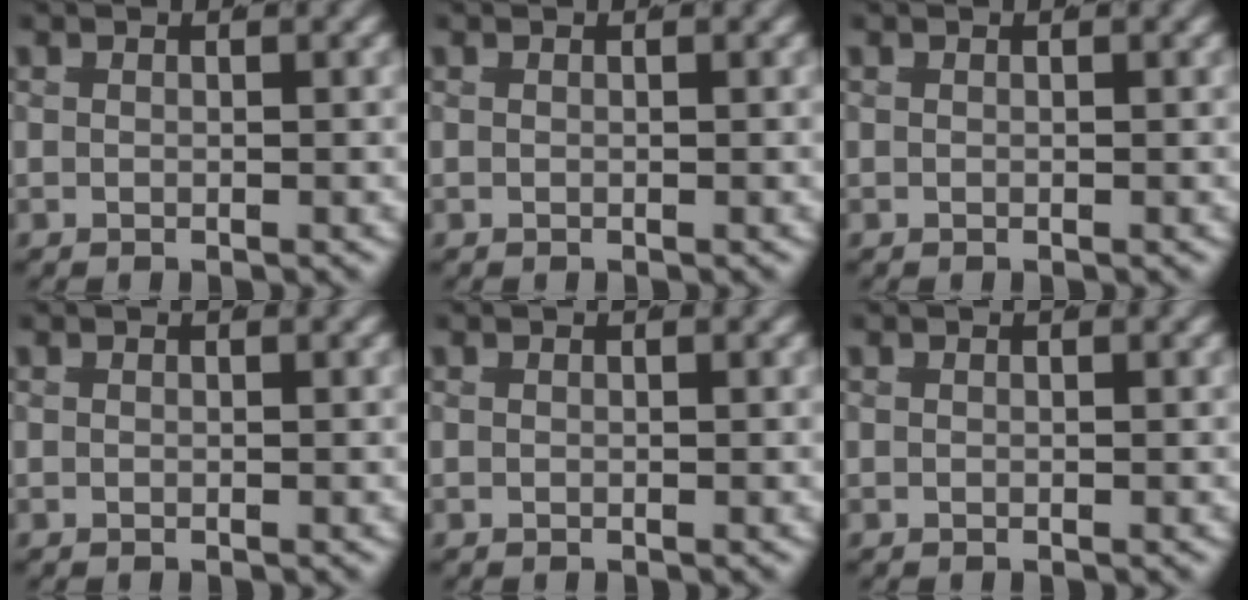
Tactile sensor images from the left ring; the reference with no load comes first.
{"total": 0.0}
{"total": 0.0}
{"total": 0.0}
{"total": 0.0}
{"total": 0.0}